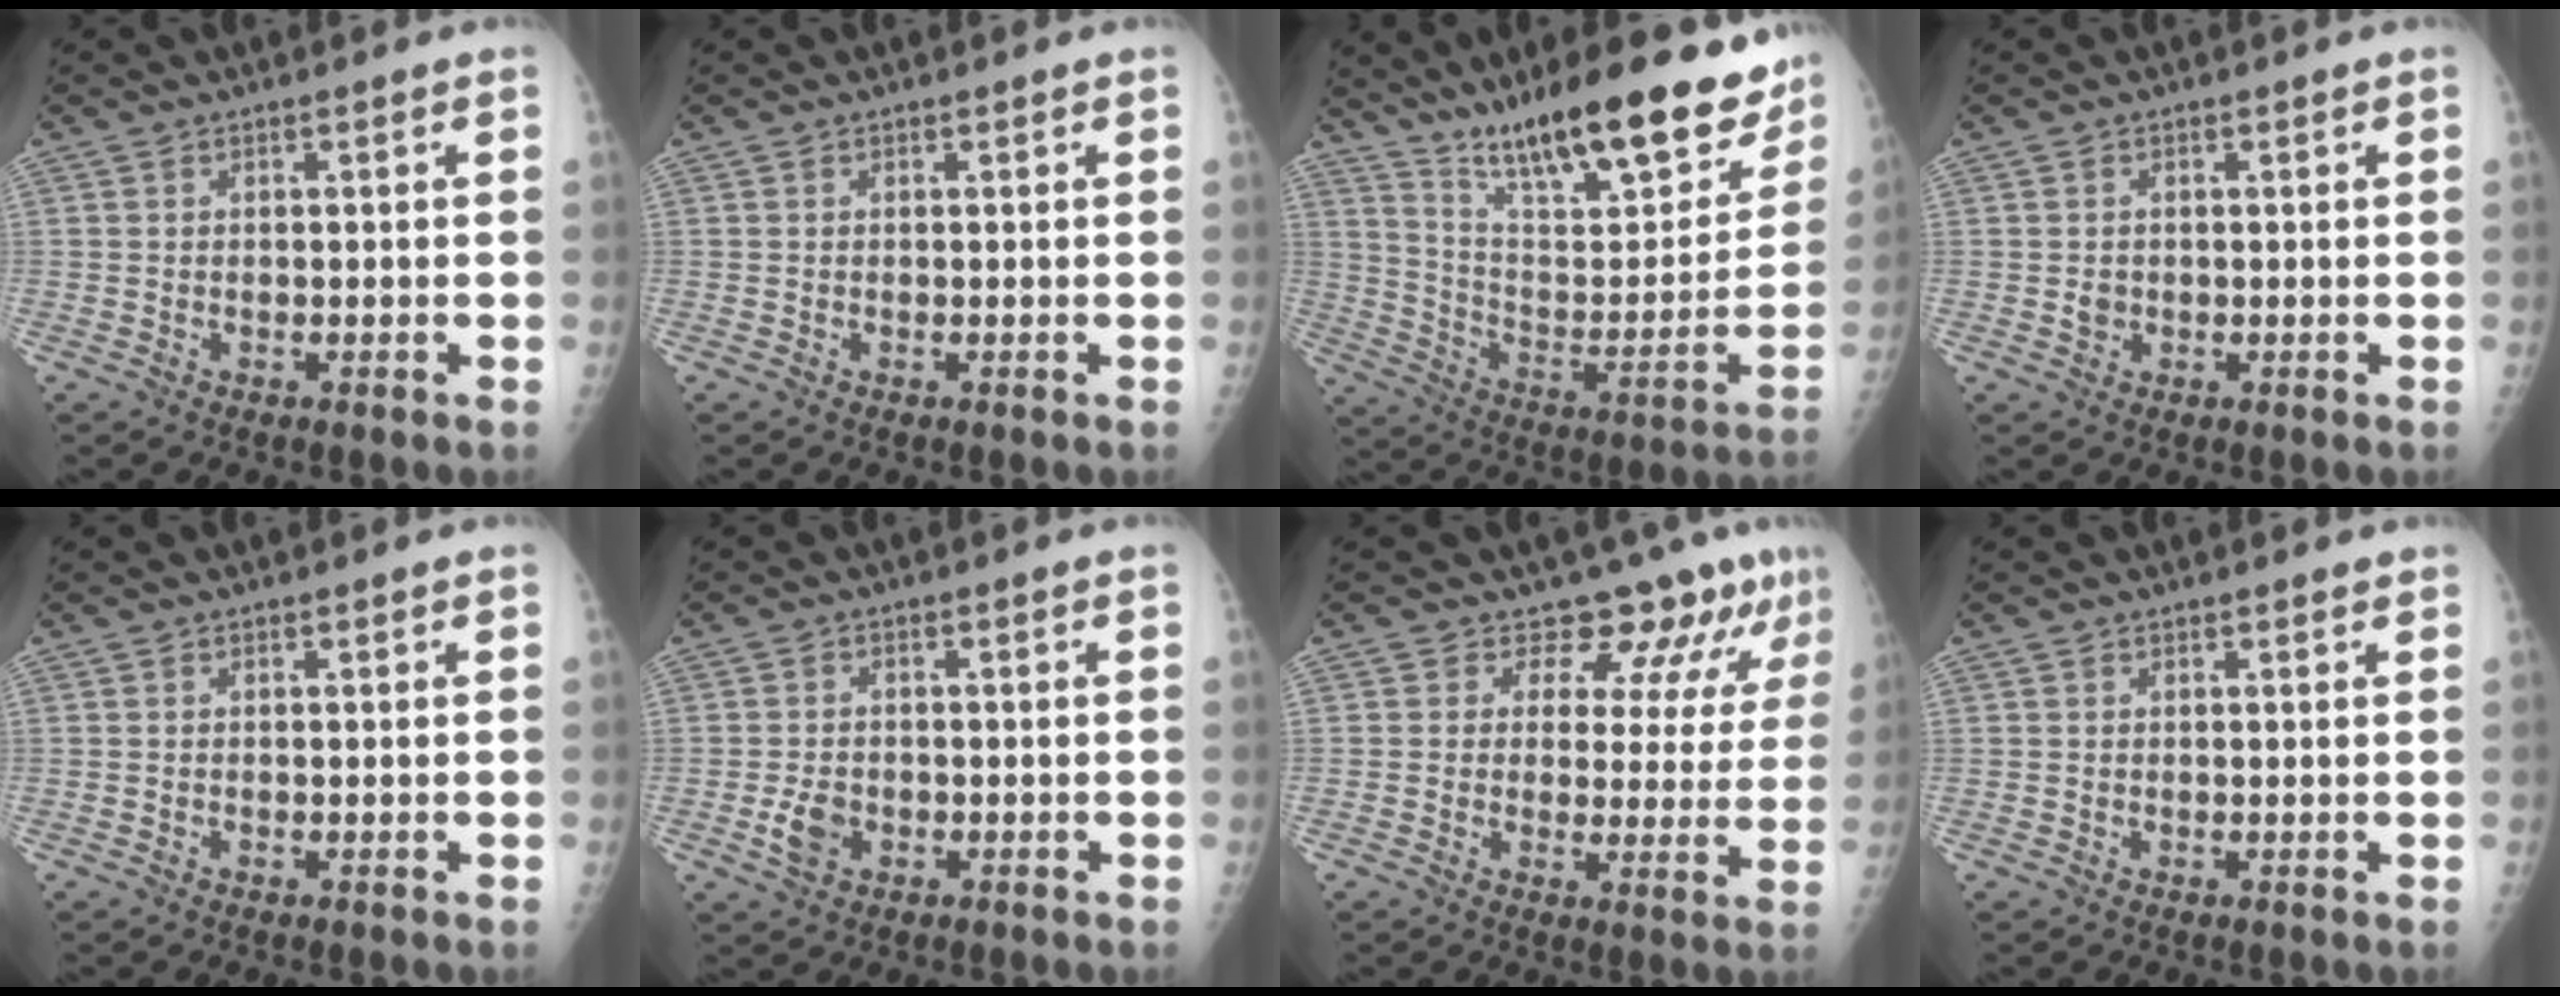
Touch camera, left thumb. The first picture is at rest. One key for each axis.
{"total": 0.0}
{"total": 26.9, "fx": 19.9, "fy": 7.3, "fz": 16.6, "tx": -0.213, "ty": -0.086, "tz": 0.313}
{"total": 1.5, "fx": 0.0, "fy": 1.4, "fz": 0.6, "tx": -0.004, "ty": 0.002, "tz": 0.002}
{"total": 0.0}
{"total": 4.0, "fx": -1.1, "fy": 3.0, "fz": 2.4, "tx": -0.041, "ty": 0.001, "tz": -0.020}
{"total": 9.7, "fx": 8.0, "fy": 4.5, "fz": 2.9, "tx": -0.002, "ty": -0.046, "tz": 0.084}
{"total": 0.7, "fx": 0.6, "fy": 0.4, "fz": 0.0, "tx": 0.003, "ty": -0.004, "tz": 0.005}